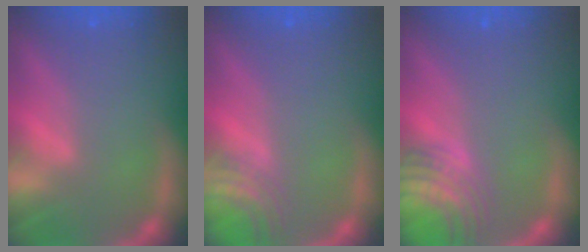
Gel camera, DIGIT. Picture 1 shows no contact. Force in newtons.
{"total": 3.0}
{"total": 6.6}